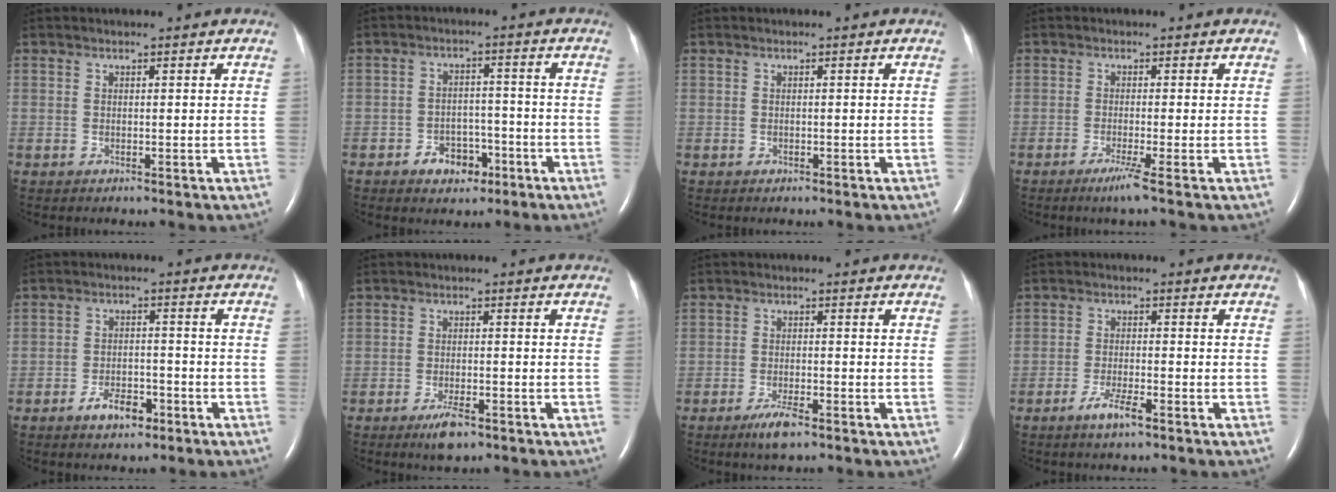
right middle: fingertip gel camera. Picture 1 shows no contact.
{"total": 5.1, "force": [-2.9, 3.3, 2.6], "torque": [-0.038, 0.014, -0.040]}
{"total": 0.0}
{"total": 2.6, "force": [-1.5, -0.8, 1.9], "torque": [-0.039, -0.009, -0.033]}
{"total": 4.7, "force": [-2.9, 2.2, 2.9], "torque": [-0.051, 0.005, -0.046]}
{"total": 3.8, "force": [-2.5, 1.0, 2.6], "torque": [-0.054, -0.004, -0.041]}
{"total": 3.8, "force": [-2.6, 0.7, 2.7], "torque": [-0.059, -0.005, -0.046]}
{"total": 3.7, "force": [-2.4, 0.4, 2.8], "torque": [-0.059, -0.004, -0.045]}